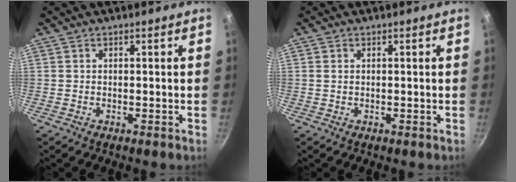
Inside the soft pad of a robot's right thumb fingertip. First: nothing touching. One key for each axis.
{"total": 0.6, "fx": 0.1, "fy": 0.5, "fz": 0.4, "tx": -0.007, "ty": 0.002, "tz": 0.002}